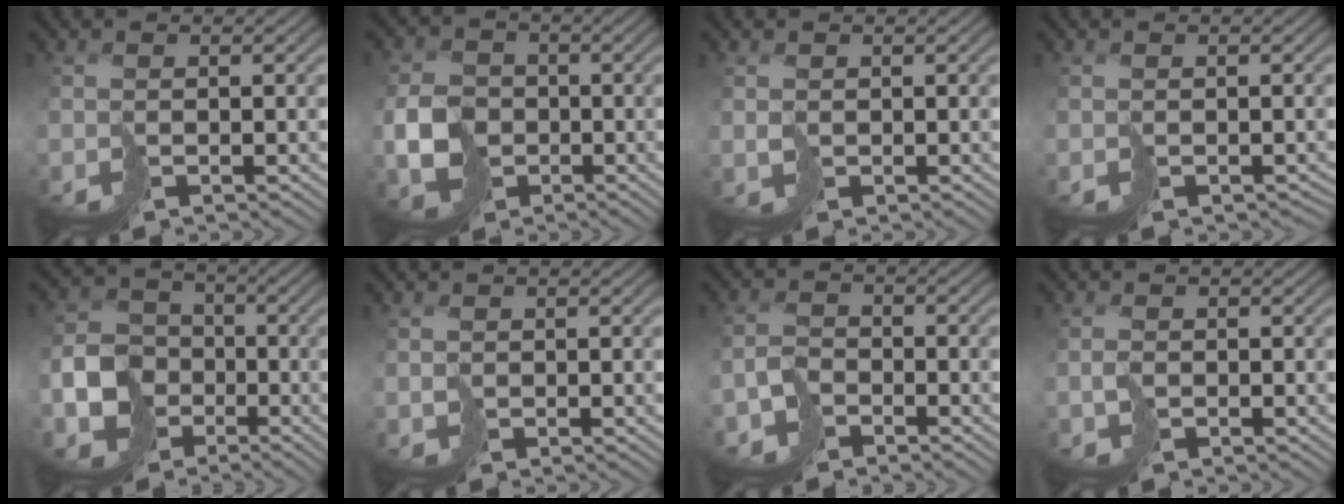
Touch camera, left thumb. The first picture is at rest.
{"total": 6.6, "force": [-2.1, 5.4, 3.1], "torque": [-0.071, -0.015, -0.049]}
{"total": 1.2, "force": [0.1, 1.2, 0.3], "torque": [-0.007, -0.005, 0.003]}
{"total": 1.1, "force": [-0.5, 0.8, 0.5], "torque": [-0.008, -0.008, -0.004]}
{"total": 7.8, "force": [-3.5, 6.4, 2.8], "torque": [-0.060, -0.013, -0.078]}
{"total": 1.2, "force": [0.0, 1.2, 0.1], "torque": [-0.005, -0.006, 0.000]}
{"total": 3.3, "force": [-2.5, 2.0, 0.6], "torque": [-0.010, -0.002, -0.058]}
{"total": 1.3, "force": [-0.5, 1.2, 0.4], "torque": [-0.008, -0.003, -0.010]}